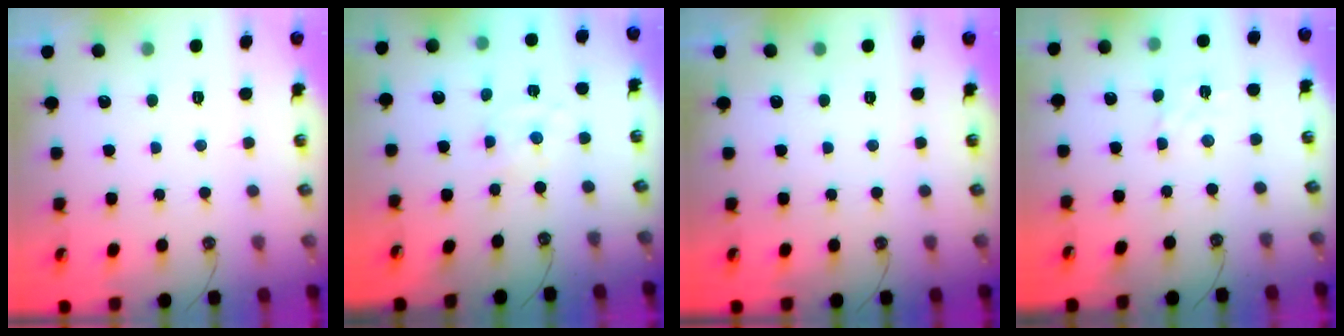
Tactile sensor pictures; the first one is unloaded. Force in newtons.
{"total": 0.0}
{"total": 0.0}
{"total": 2.9, "press": 2.8, "slide": 0.7}